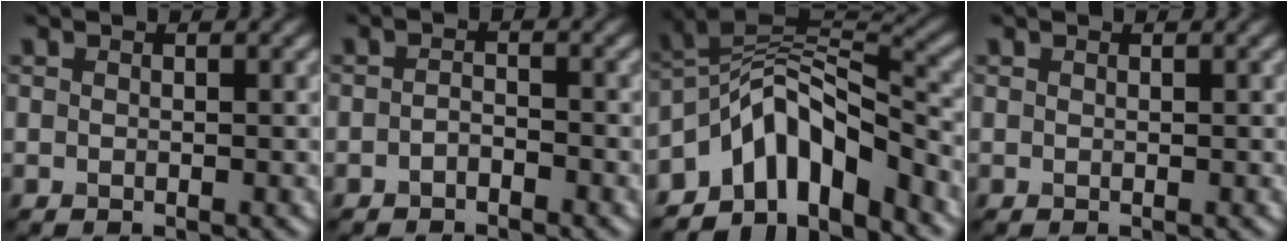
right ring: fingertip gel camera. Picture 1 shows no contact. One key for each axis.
{"total": 1.1, "fx": -0.8, "fy": 0.5, "fz": 0.6, "tx": -0.012, "ty": 0.006, "tz": -0.017}
{"total": 8.6, "fx": -4.2, "fy": 4.4, "fz": 6.2, "tx": -0.079, "ty": 0.015, "tz": -0.086}
{"total": 0.0}